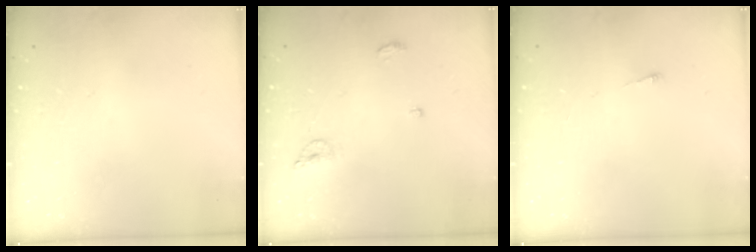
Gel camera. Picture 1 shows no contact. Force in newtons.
{"total": 5.9, "press": 5.6, "slide": 1.7}
{"total": 2.6, "press": 2.5, "slide": 0.3}